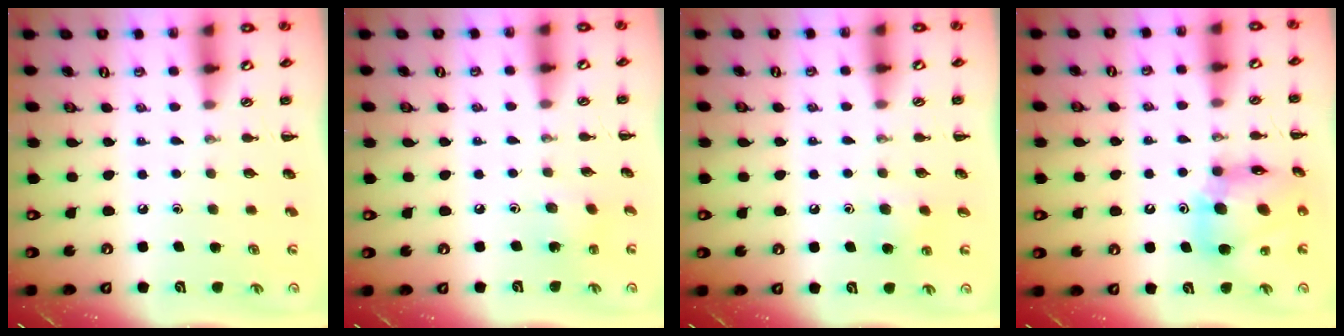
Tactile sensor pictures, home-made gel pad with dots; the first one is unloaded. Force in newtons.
{"total": 2.0, "press": 1.9, "slide": 0.5}
{"total": 6.9, "press": 6.7, "slide": 1.9}
{"total": 13.7, "press": 13.1, "slide": 3.9}